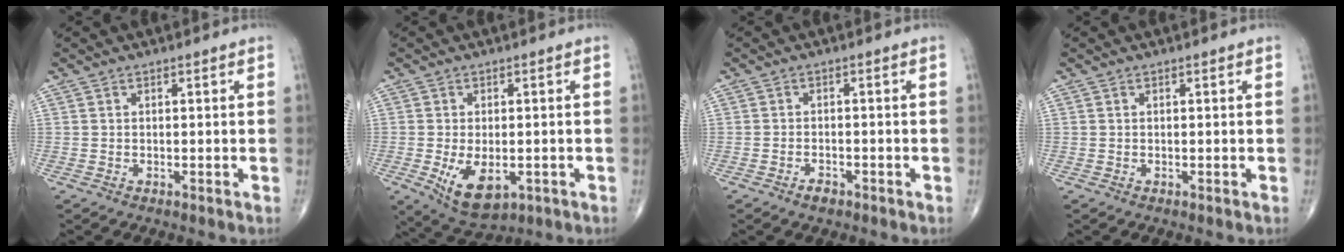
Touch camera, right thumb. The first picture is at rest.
{"total": 8.5, "force": [-2.2, 4.8, 6.7], "torque": [-0.103, -0.009, -0.022]}
{"total": 1.9, "force": [-1.3, 1.0, 0.9], "torque": [-0.014, 0.007, -0.022]}
{"total": 0.0}